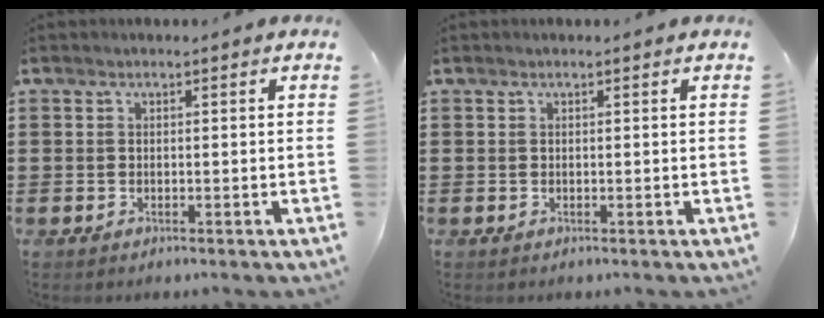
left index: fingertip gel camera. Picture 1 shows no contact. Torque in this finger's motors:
{"motor_torque": [-0.16, 0.15, 0.01, -0.01]}